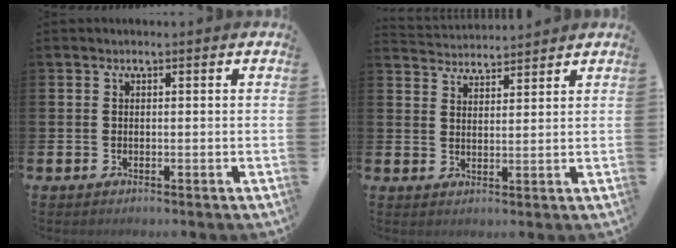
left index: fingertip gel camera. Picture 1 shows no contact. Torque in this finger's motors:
{"motor_torque": [-1.72, -0.42, -0.84, -0.10]}